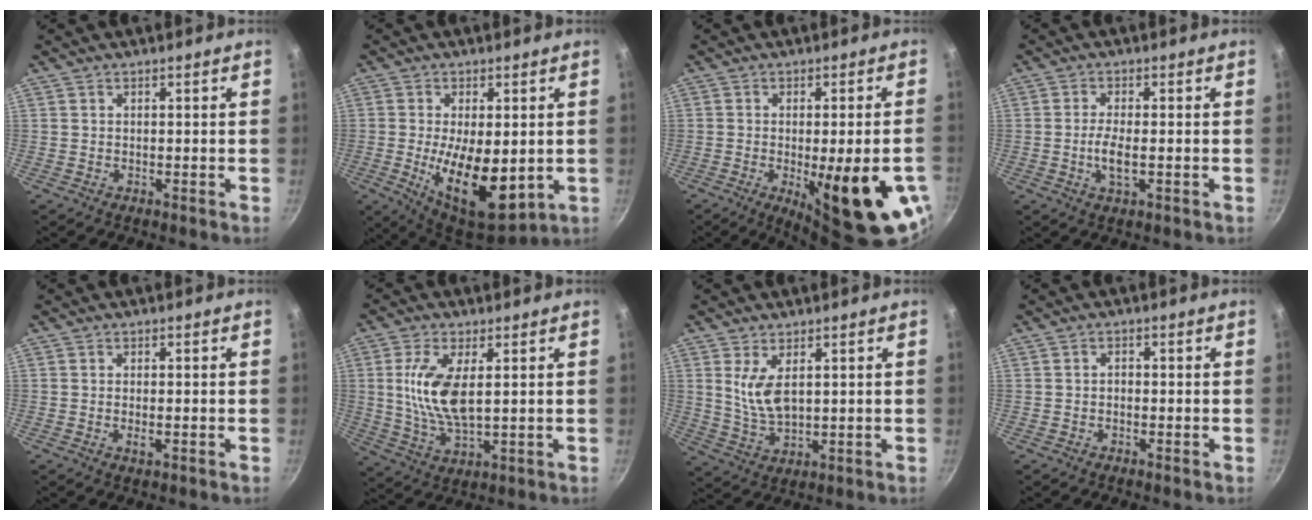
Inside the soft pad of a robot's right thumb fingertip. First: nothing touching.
{"total": 16.1, "force": [-1.9, 7.6, 14.1], "torque": [-0.213, -0.017, -0.015]}
{"total": 18.6, "force": [-5.5, 5.2, 17.0], "torque": [-0.203, -0.001, -0.059]}
{"total": 4.5, "force": [-0.8, 1.5, 4.2], "torque": [-0.091, 0.002, -0.020]}
{"total": 1.8, "force": [-0.4, 0.6, 1.6], "torque": [-0.035, -0.001, -0.009]}
{"total": 11.1, "force": [1.9, 4.8, 9.8], "torque": [-0.196, -0.008, 0.043]}
{"total": 7.2, "force": [2.1, 3.6, 5.9], "torque": [-0.109, -0.024, 0.050]}
{"total": 1.0, "force": [-0.5, 0.7, 0.5], "torque": [-0.009, 0.007, -0.008]}